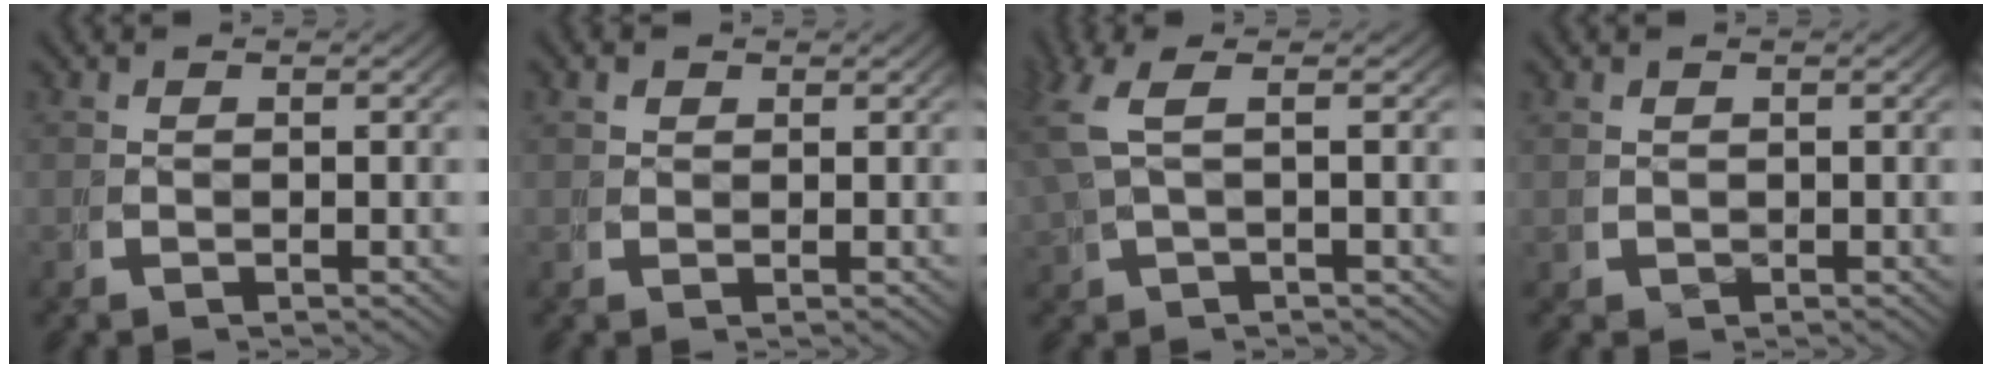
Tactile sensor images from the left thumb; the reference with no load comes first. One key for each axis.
{"total": 1.4, "fx": 1.2, "fy": 0.7, "fz": 0.4, "tx": -0.002, "ty": -0.002, "tz": 0.025}
{"total": 3.7, "fx": 1.1, "fy": 1.1, "fz": 3.3, "tx": -0.079, "ty": 0.006, "tz": 0.029}
{"total": 1.0, "fx": 0.3, "fy": 0.9, "fz": 0.2, "tx": -0.004, "ty": -0.008, "tz": 0.016}